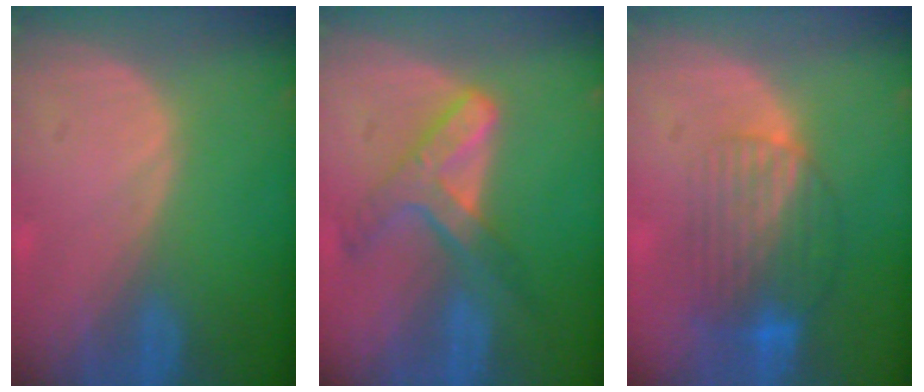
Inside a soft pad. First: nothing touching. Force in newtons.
{"total": 7.2, "press": 6.1, "slide": 3.8}
{"total": 8.5, "press": 7.2, "slide": 4.5}